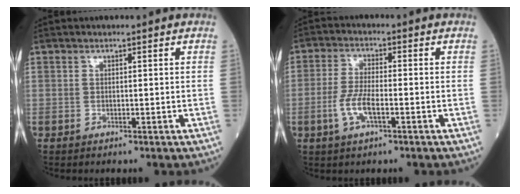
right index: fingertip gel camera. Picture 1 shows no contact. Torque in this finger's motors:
{"motor_torque": [0.54, -0.49, 0.45, 0.14]}